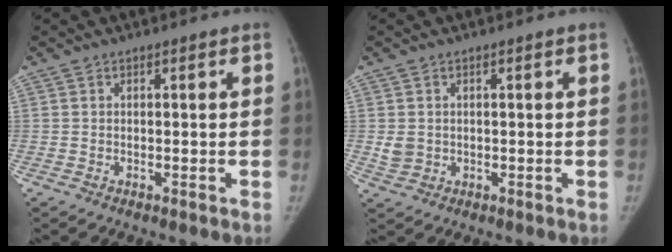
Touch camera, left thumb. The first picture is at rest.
{"total": 2.7, "force": [0.2, 2.4, 1.3], "torque": [-0.019, -0.003, 0.011]}